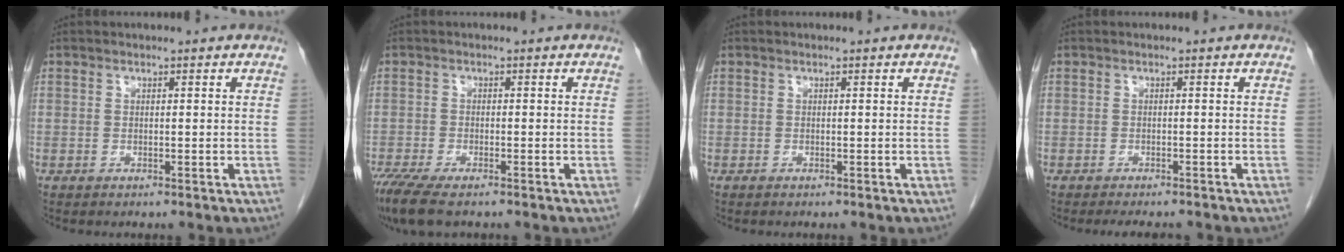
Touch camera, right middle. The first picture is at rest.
{"total": 7.4, "force": [-5.5, 1.7, 4.6], "torque": [-0.086, -0.020, -0.093]}
{"total": 0.0}
{"total": 4.4, "force": [-3.9, 0.9, 1.7], "torque": [-0.019, -0.008, -0.052]}